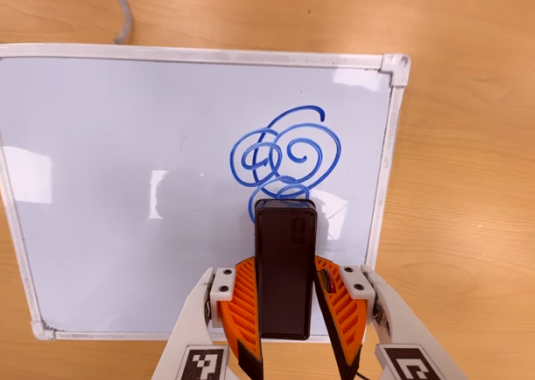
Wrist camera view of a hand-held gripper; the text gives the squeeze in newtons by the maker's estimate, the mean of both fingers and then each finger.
{"total": 5.9, "left": 4.9, "right": 6.8}